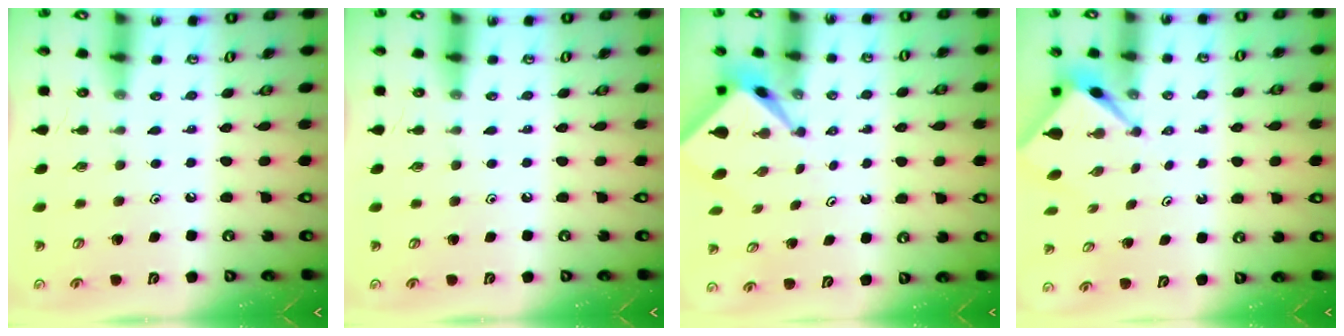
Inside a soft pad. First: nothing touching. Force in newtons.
{"total": 0.0}
{"total": 2.5, "press": 2.5, "slide": 0.2}
{"total": 2.7, "press": 2.7, "slide": 0.2}